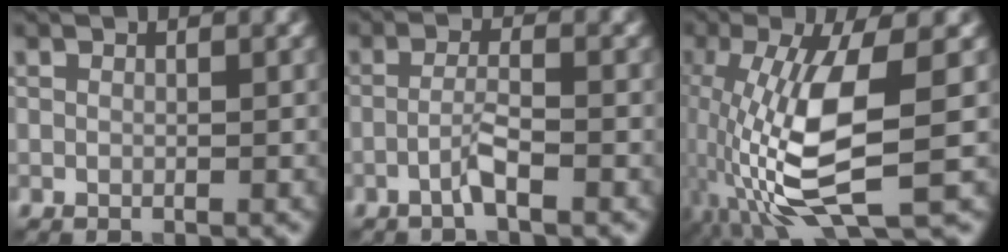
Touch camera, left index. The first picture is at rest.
{"total": 2.2, "force": [-1.2, 0.1, 1.8], "torque": [-0.037, 0.010, -0.029]}
{"total": 10.4, "force": [-2.3, 2.8, 9.7], "torque": [-0.202, -0.005, -0.043]}